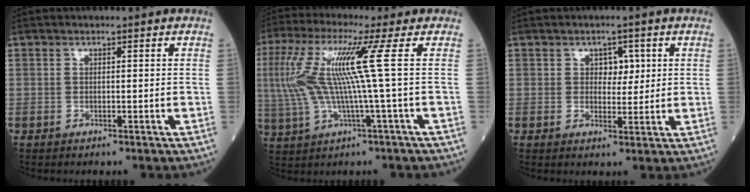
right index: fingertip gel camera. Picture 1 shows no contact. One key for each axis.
{"total": 12.5, "fx": 1.7, "fy": -0.6, "fz": 12.3, "tx": -0.271, "ty": 0.018, "tz": 0.032}
{"total": 3.2, "fx": 1.0, "fy": 2.1, "fz": 2.1, "tx": -0.019, "ty": 0.004, "tz": 0.014}